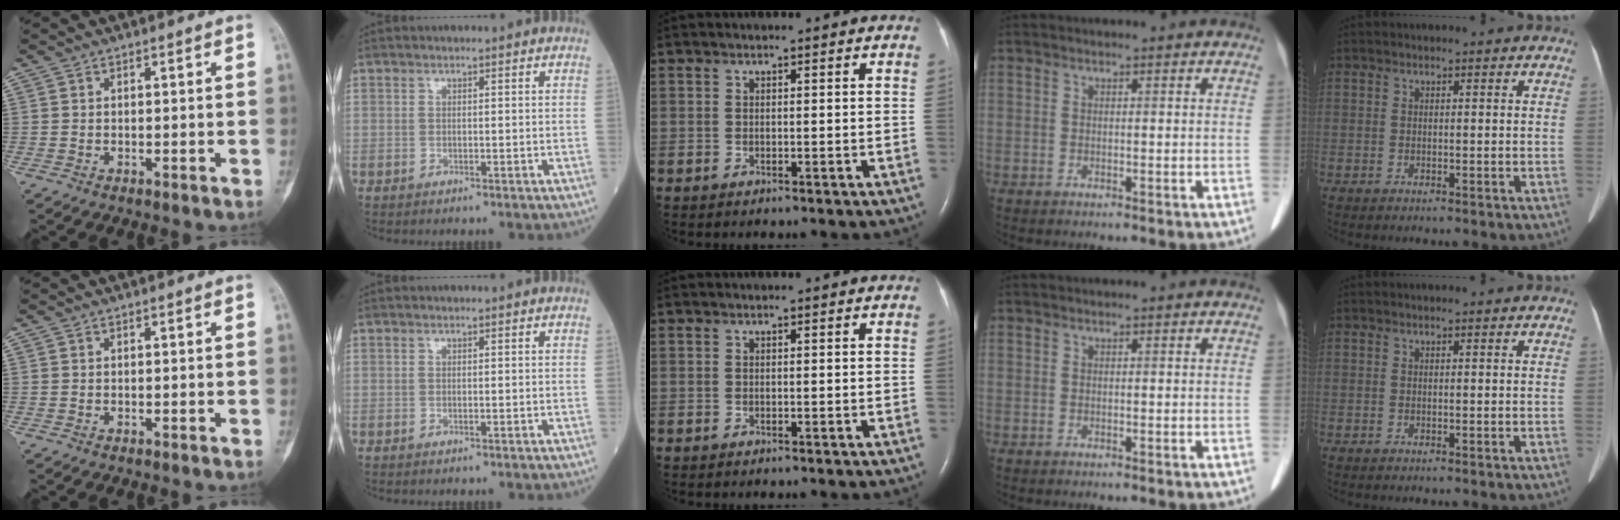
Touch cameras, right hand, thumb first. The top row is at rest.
{}